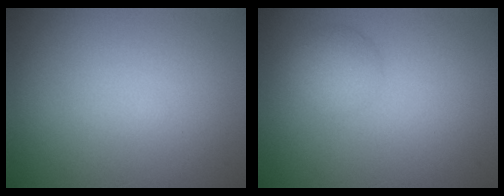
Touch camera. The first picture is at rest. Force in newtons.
{"total": 2.3, "press": 2.3, "slide": 0.1}